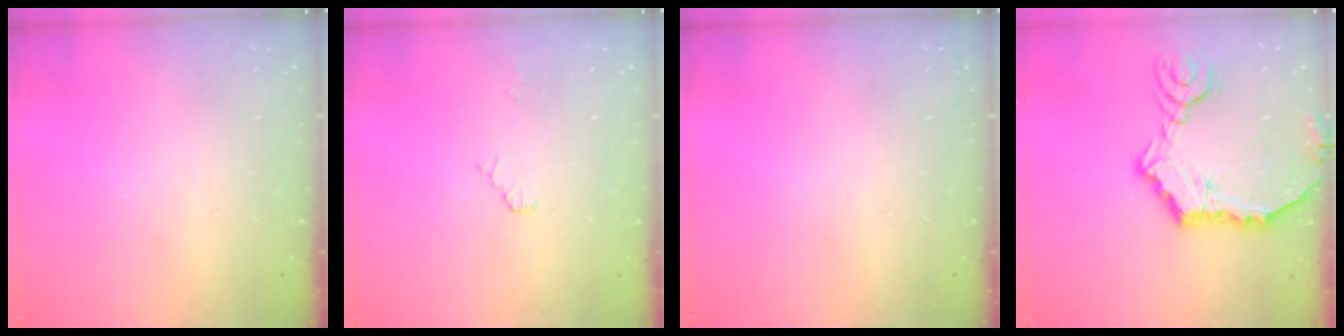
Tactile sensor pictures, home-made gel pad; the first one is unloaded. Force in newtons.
{"total": 2.0, "press": 1.9, "slide": 0.3}
{"total": 0.0}
{"total": 12.7, "press": 12.6, "slide": 1.8}